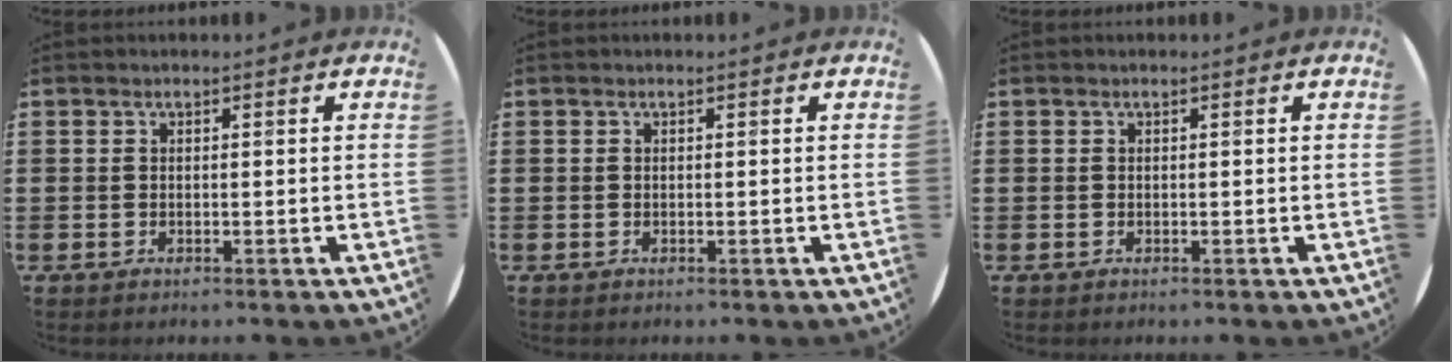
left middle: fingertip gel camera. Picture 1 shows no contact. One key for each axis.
{"total": 0.0}
{"total": 0.0}